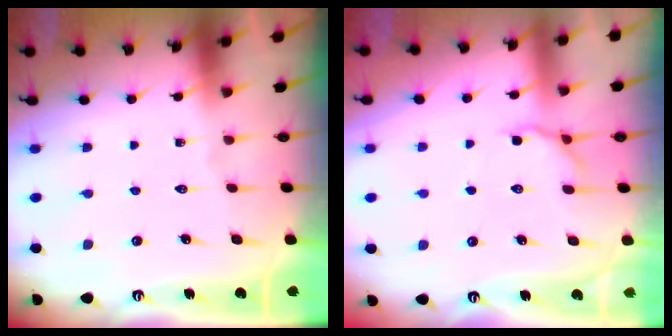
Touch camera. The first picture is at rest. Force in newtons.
{"total": 5.9, "press": 5.6, "slide": 2.0}